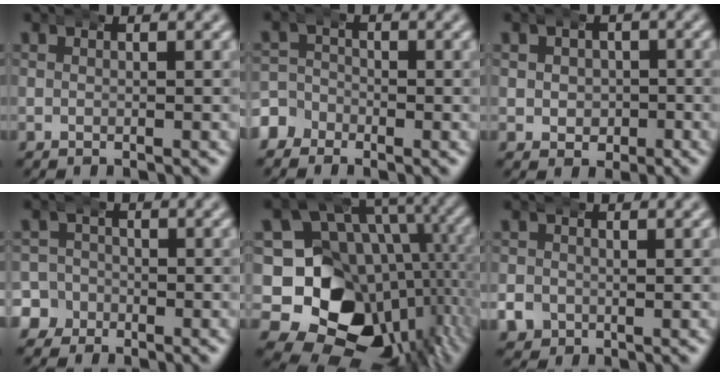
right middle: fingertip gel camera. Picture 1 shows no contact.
{"total": 3.4, "force": [-1.8, 2.8, 0.6], "torque": [-0.019, -0.007, -0.039]}
{"total": 3.3, "force": [-0.4, 3.2, 0.9], "torque": [-0.020, -0.002, -0.014]}
{"total": 5.4, "force": [-2.0, 5.0, 1.0], "torque": [-0.035, -0.012, -0.046]}
{"total": 24.4, "force": [-4.4, 19.1, 14.6], "torque": [-0.255, -0.084, -0.057]}
{"total": 3.1, "force": [-0.5, 2.9, 1.0], "torque": [-0.035, -0.014, -0.006]}